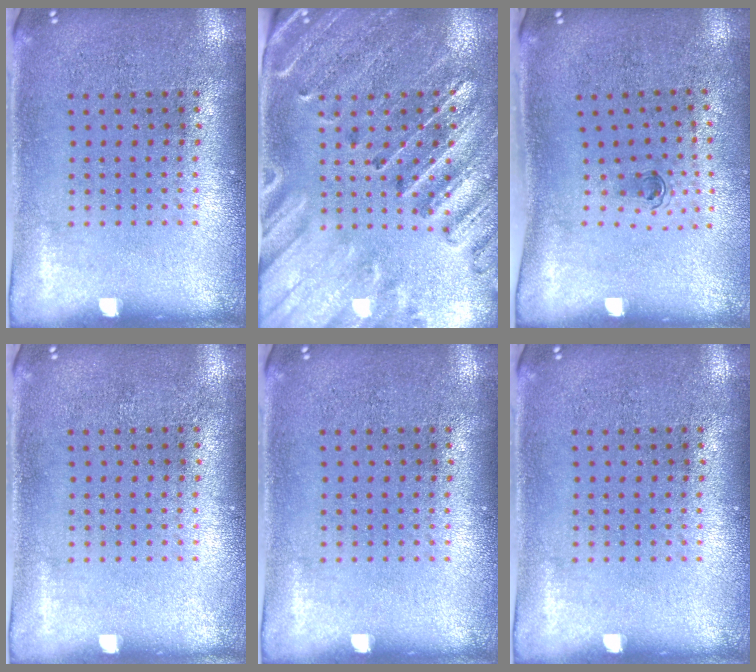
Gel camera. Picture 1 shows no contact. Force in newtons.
{"total": 2.8, "press": 2.7, "slide": 0.8}
{"total": 0.7, "press": 0.4, "slide": 0.6}
{"total": 0.0}
{"total": 0.0}
{"total": 0.0}